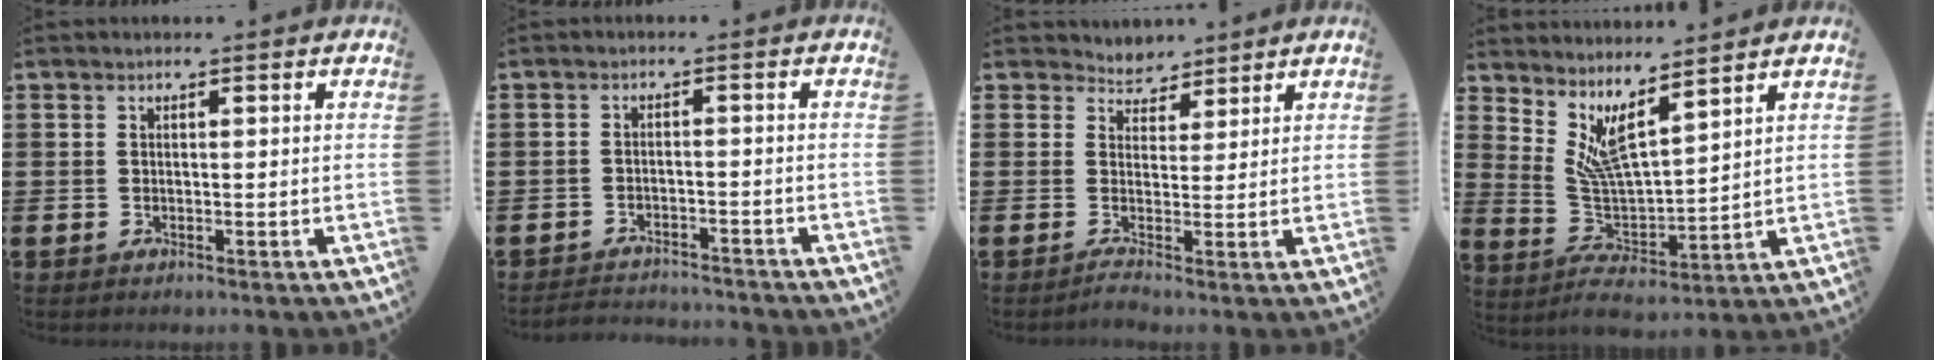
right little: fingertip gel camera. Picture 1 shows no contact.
{"total": 2.3, "force": [-2.3, 0.0, -0.1], "torque": [-0.003, 0.002, -0.050]}
{"total": 2.3, "force": [1.8, 1.4, 0.2], "torque": [-0.009, -0.015, 0.028]}
{"total": 5.7, "force": [4.1, 1.1, 3.8], "torque": [-0.094, -0.039, 0.070]}